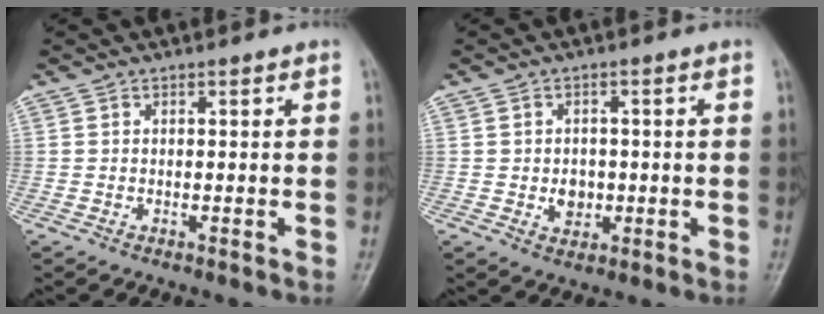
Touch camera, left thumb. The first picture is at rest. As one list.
[{"total": 4.0, "force": [-0.4, 3.3, 2.3], "torque": [-0.016, 0.001, 0.001]}]